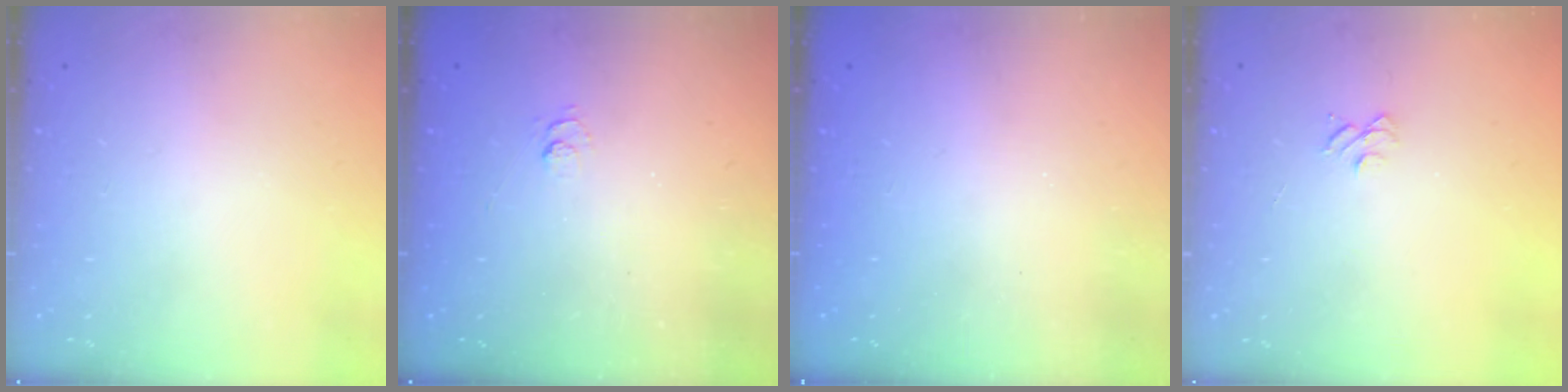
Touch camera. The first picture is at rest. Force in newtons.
{"total": 2.7, "press": 2.2, "slide": 1.5}
{"total": 2.5, "press": 2.4, "slide": 0.8}
{"total": 4.0, "press": 4.0, "slide": 0.3}